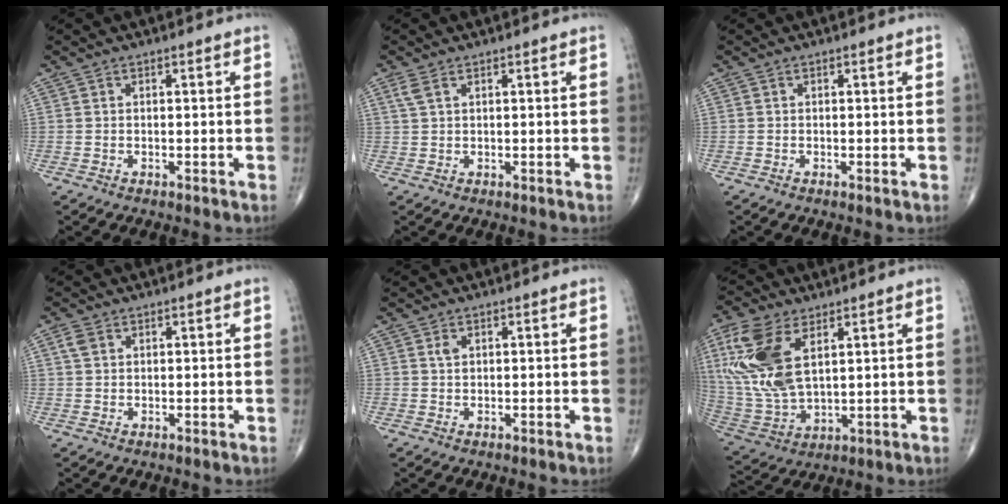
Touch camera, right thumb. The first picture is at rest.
{"total": 1.9, "force": [1.1, 0.8, 1.4], "torque": [-0.039, 0.011, 0.031]}
{"total": 0.0}
{"total": 2.0, "force": [0.9, 1.4, 1.2], "torque": [-0.026, 0.006, 0.019]}
{"total": 1.2, "force": [0.6, 0.7, 0.9], "torque": [-0.015, 0.000, 0.013]}
{"total": 16.6, "force": [5.8, 8.5, 13.0], "torque": [-0.291, -0.017, 0.122]}